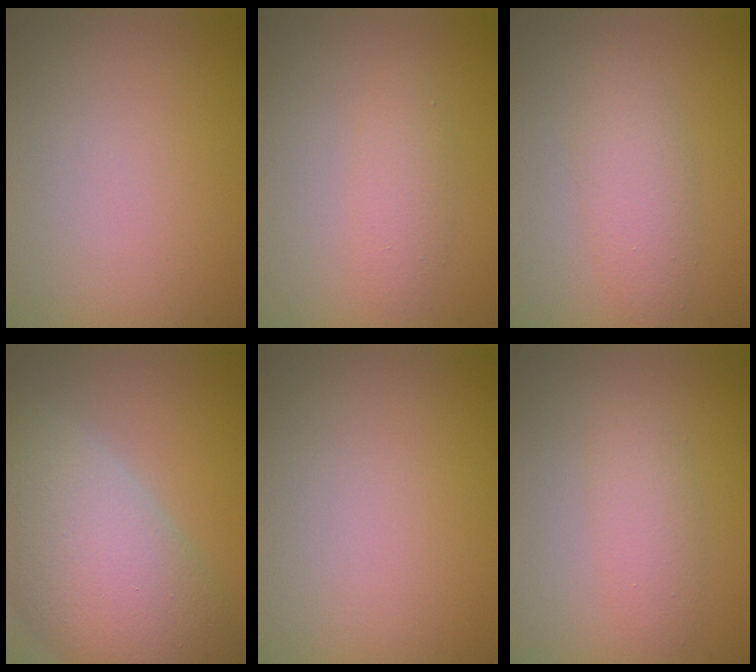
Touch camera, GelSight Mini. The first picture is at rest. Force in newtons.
{"total": 1.9, "press": 1.9, "slide": 0.0}
{"total": 2.7, "press": 2.7, "slide": 0.0}
{"total": 12.6, "press": 12.5, "slide": 1.0}
{"total": 0.0}
{"total": 2.3, "press": 2.3, "slide": 0.1}